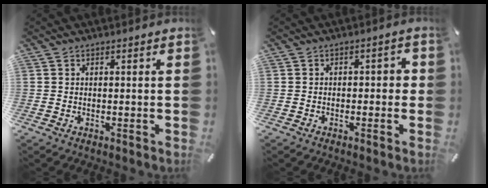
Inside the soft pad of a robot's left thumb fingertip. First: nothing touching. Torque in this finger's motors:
{"motor_torque": [0.39, 0.32, 0.21, 0.28, 0.01]}